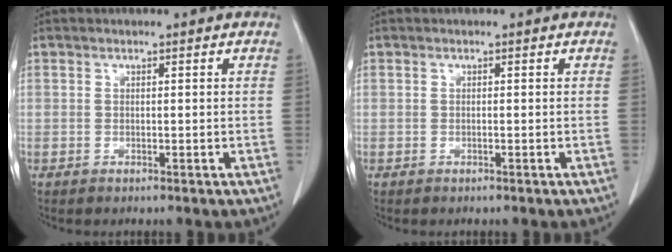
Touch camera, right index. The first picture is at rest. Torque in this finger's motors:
{"motor_torque": [-0.01, 0.03, -0.01, -0.01]}